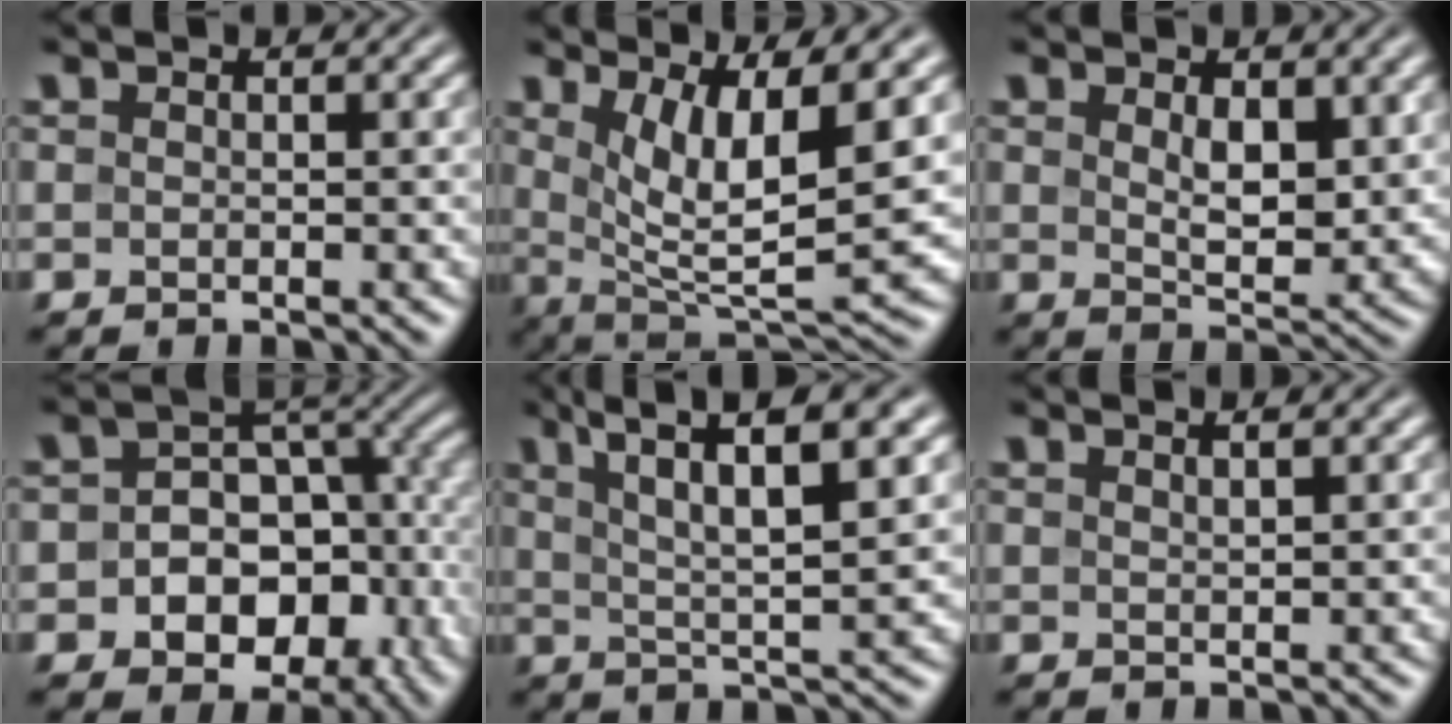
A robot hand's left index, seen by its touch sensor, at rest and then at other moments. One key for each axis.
{"total": 8.0, "fx": 2.0, "fy": 2.3, "fz": 7.4, "tx": -0.134, "ty": -0.014, "tz": 0.043}
{"total": 4.0, "fx": 1.3, "fy": 1.9, "fz": 3.3, "tx": -0.061, "ty": -0.011, "tz": 0.029}
{"total": 12.1, "fx": -3.5, "fy": 9.2, "fz": 7.0, "tx": -0.085, "ty": 0.001, "tz": -0.059}
{"total": 8.2, "fx": 4.2, "fy": 1.8, "fz": 6.8, "tx": -0.110, "ty": 0.012, "tz": 0.074}
{"total": 1.6, "fx": 1.1, "fy": 0.4, "fz": 1.1, "tx": -0.006, "ty": 0.004, "tz": 0.008}